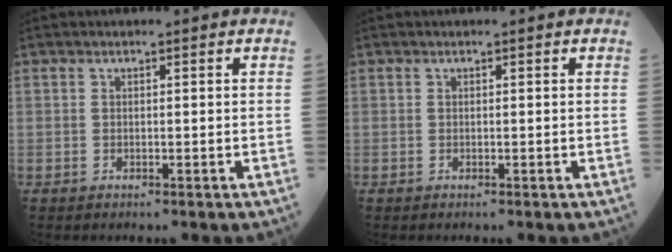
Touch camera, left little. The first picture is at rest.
{"total": 0.0}